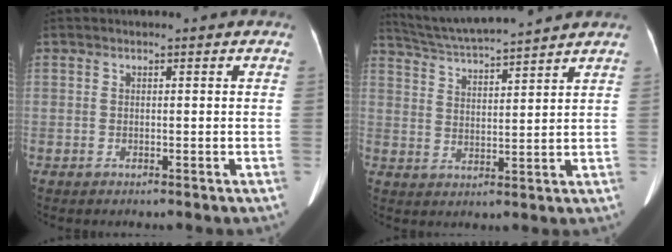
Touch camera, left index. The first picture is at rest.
{"total": 11.6, "force": [10.8, -0.8, 4.3], "torque": [-0.088, 0.021, 0.180]}